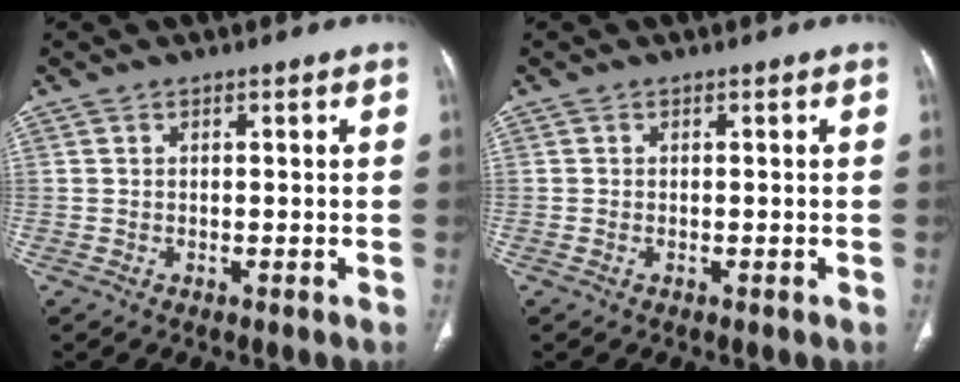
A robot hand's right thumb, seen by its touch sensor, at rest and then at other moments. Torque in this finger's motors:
{"motor_torque": [0.24, -0.01, -0.56, 0.14, 0.02]}